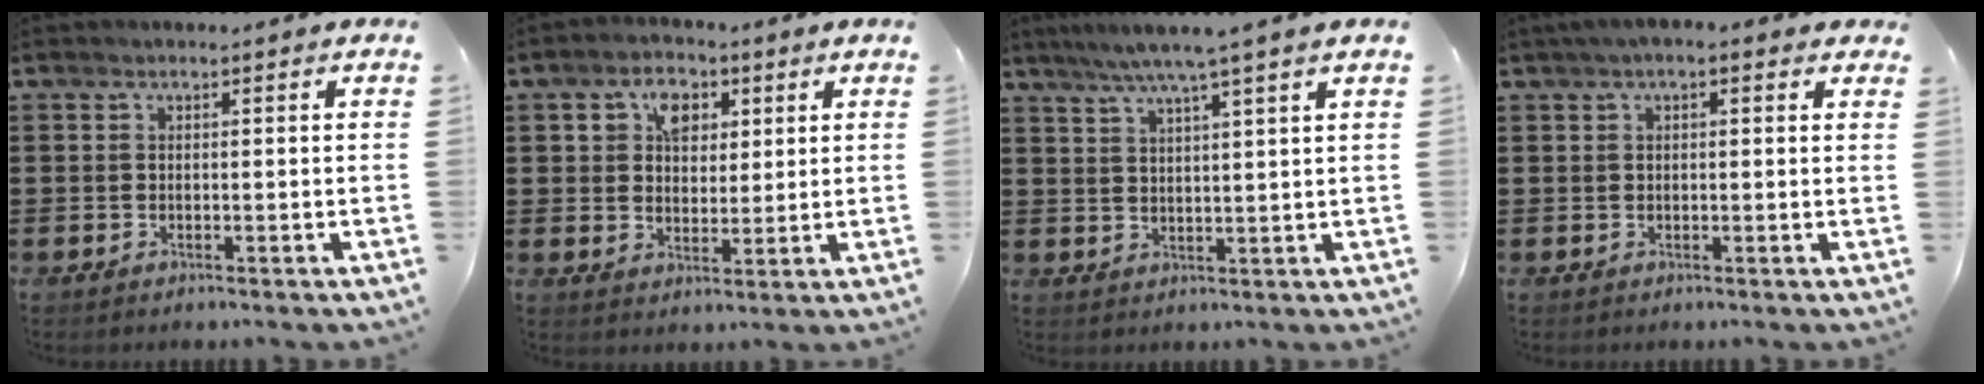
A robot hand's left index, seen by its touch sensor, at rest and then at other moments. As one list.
[{"total": 5.8, "force": [2.7, 4.1, 3.1], "torque": [-0.062, 0.012, 0.042]}, {"total": 5.0, "force": [4.0, -1.0, 2.8], "torque": [-0.065, -0.012, 0.068]}, {"total": 2.1, "force": [1.0, 0.9, 1.6], "torque": [-0.033, 0.008, 0.016]}]